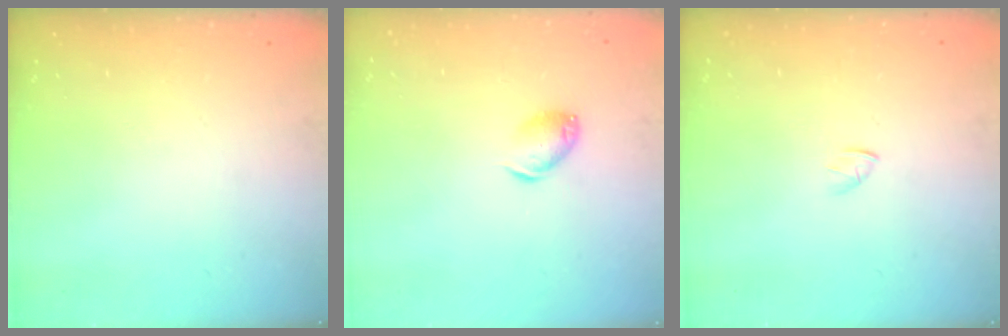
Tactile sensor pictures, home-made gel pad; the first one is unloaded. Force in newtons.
{"total": 7.2, "press": 7.2, "slide": 1.0}
{"total": 1.2, "press": 1.1, "slide": 0.3}